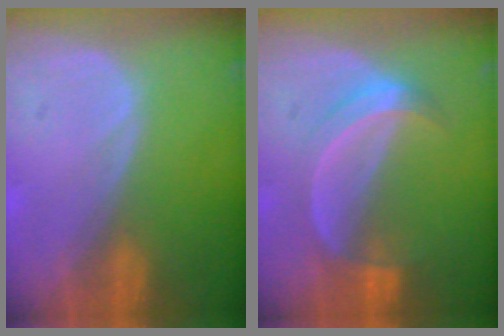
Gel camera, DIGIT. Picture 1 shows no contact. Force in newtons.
{"total": 5.0, "press": 5.0, "slide": 0.2}